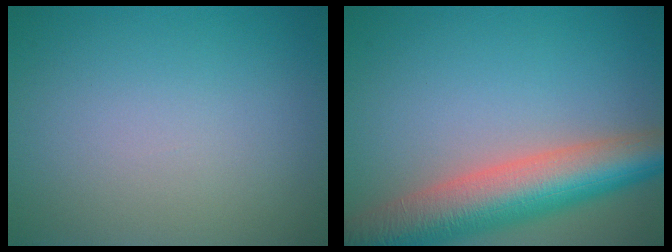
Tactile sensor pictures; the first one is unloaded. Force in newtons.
{"total": 9.3, "press": 9.3, "slide": 0.6}